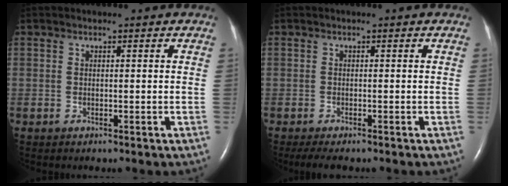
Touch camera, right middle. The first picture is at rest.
{"total": 3.9, "force": [-3.0, 1.1, 2.2], "torque": [-0.039, -0.012, -0.042]}